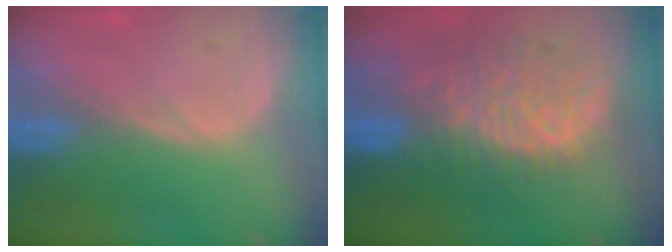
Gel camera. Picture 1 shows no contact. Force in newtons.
{"total": 11.1, "press": 9.6, "slide": 5.5}